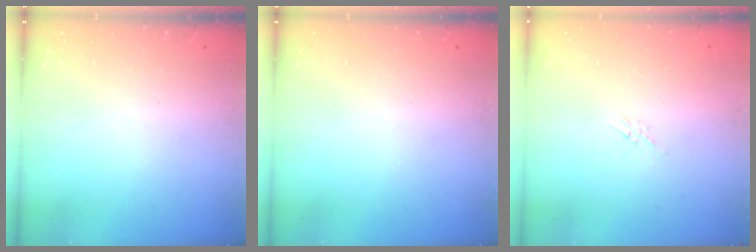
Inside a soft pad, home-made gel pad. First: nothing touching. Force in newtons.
{"total": 0.0}
{"total": 2.6, "press": 2.6, "slide": 0.2}